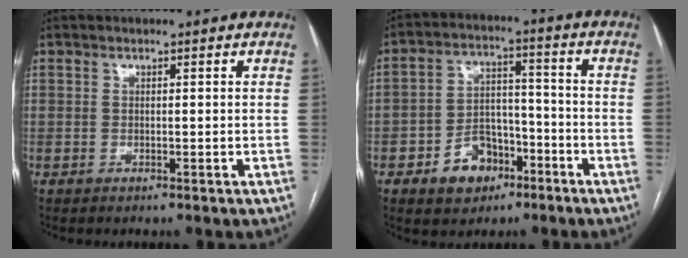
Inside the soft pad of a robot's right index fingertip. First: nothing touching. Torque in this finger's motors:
{"motor_torque": [0.30, -0.34, -0.24, -0.10]}